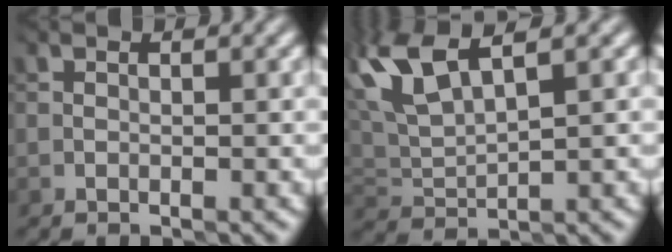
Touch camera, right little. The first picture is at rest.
{"total": 6.2, "force": [4.0, 1.9, 4.4], "torque": [-0.104, 0.021, 0.081]}